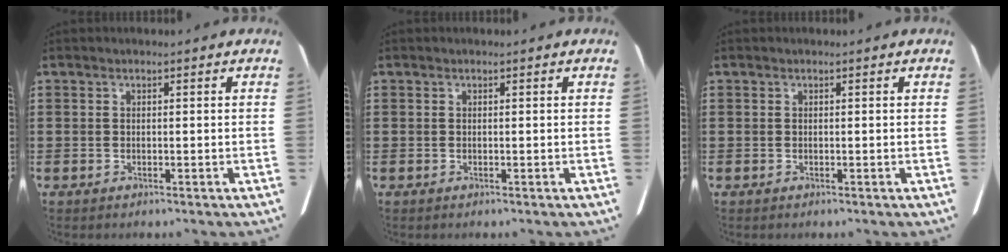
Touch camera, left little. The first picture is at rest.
{"total": 0.0}
{"total": 0.0}